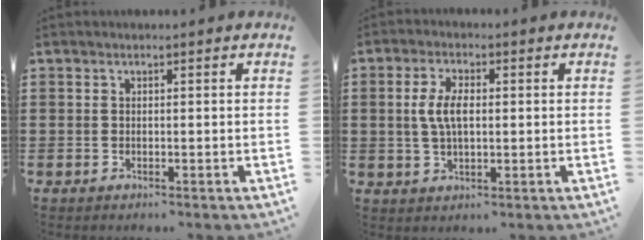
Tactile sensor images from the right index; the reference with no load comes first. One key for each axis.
{"total": 5.3, "fx": 0.4, "fy": 2.4, "fz": 4.7, "tx": -0.108, "ty": 0.004, "tz": 0.001}